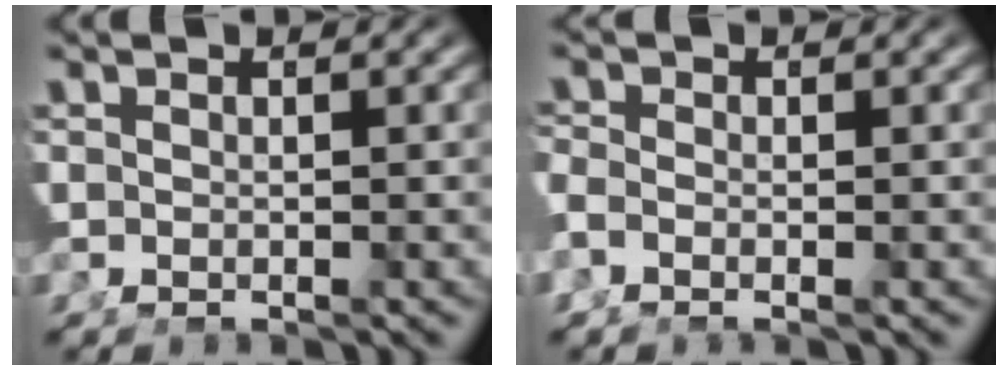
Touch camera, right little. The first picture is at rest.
{"total": 0.9, "force": [-0.5, 0.1, 0.7], "torque": [-0.023, -0.007, -0.007]}